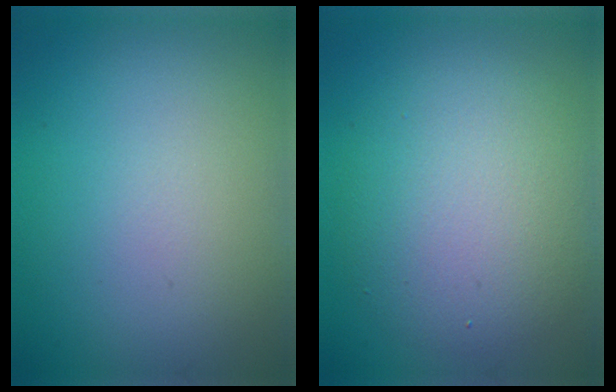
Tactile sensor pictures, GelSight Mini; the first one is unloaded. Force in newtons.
{"total": 5.9, "press": 5.9, "slide": 0.6}